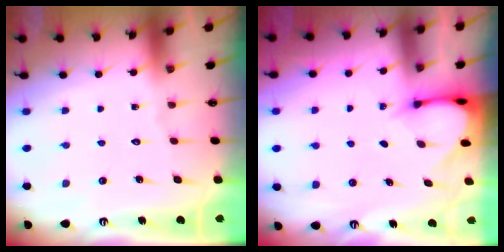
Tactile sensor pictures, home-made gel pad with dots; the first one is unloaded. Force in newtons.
{"total": 2.9, "press": 2.8, "slide": 0.3}